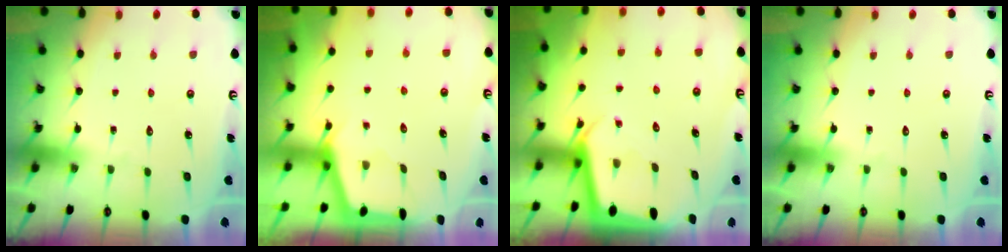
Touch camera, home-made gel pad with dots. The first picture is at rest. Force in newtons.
{"total": 2.4, "press": 2.4, "slide": 0.4}
{"total": 2.4, "press": 2.4, "slide": 0.1}
{"total": 0.0}